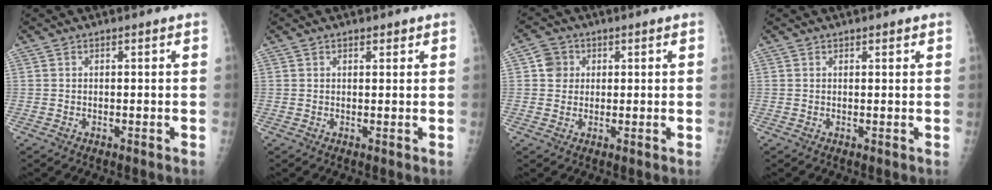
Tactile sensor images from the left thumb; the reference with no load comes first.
{"total": 1.5, "force": [1.0, 0.8, 0.7], "torque": [0.000, -0.004, 0.011]}
{"total": 4.0, "force": [1.0, 3.7, 1.0], "torque": [0.004, 0.001, 0.012]}
{"total": 0.9, "force": [0.7, 0.4, 0.4], "torque": [0.001, -0.003, 0.006]}